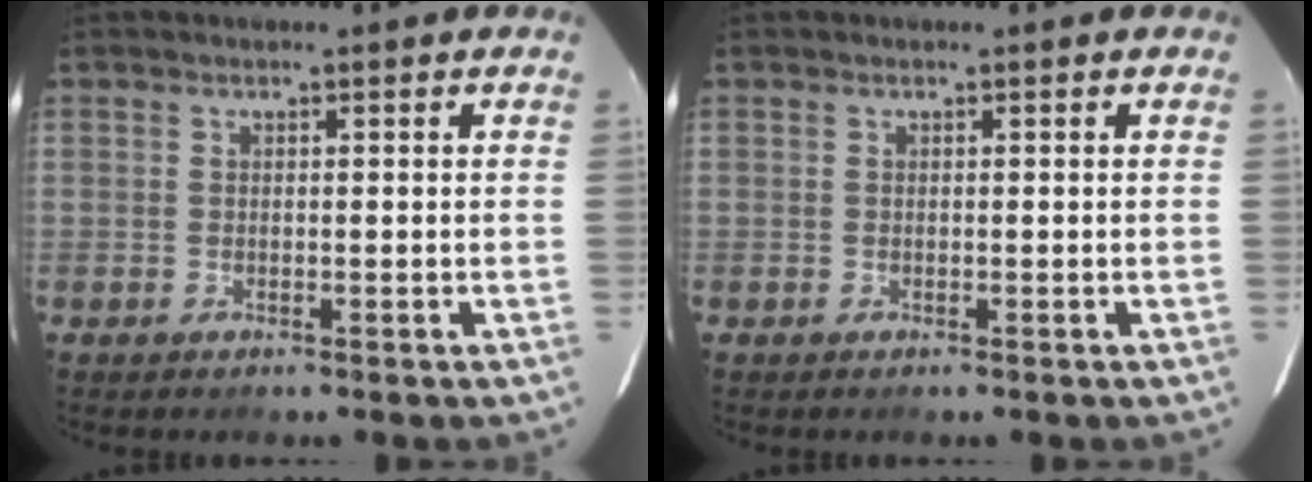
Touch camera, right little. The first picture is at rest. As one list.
[{"total": 0.0}]